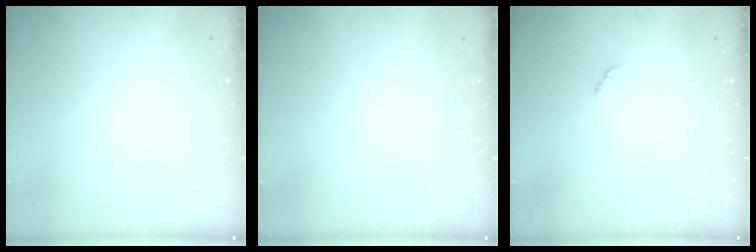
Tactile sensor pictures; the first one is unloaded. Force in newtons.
{"total": 0.0}
{"total": 2.1, "press": 2.1, "slide": 0.3}